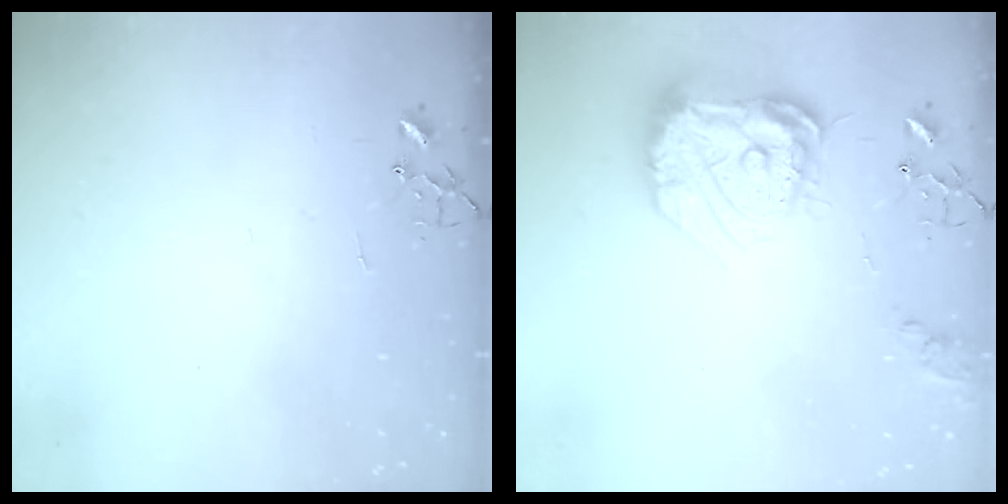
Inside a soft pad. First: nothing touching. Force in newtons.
{"total": 19.8, "press": 19.7, "slide": 2.0}